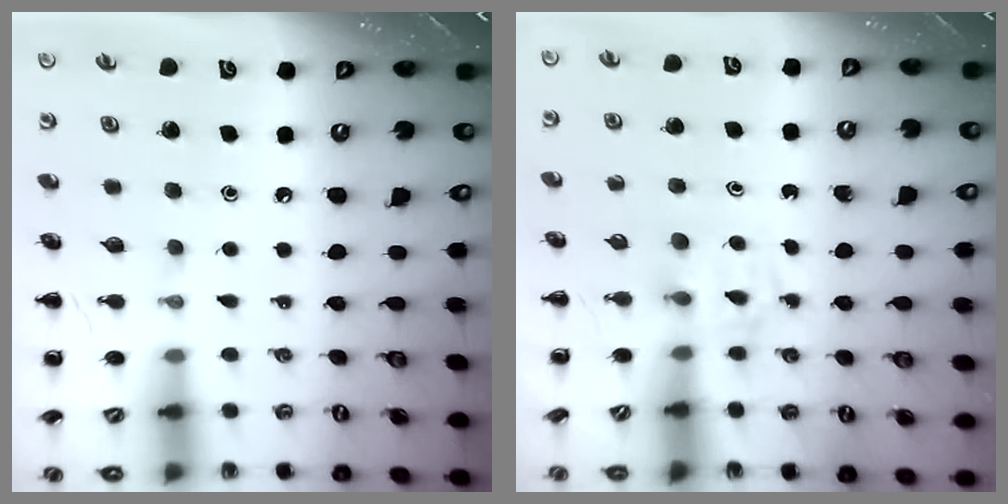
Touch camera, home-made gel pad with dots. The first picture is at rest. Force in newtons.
{"total": 3.2, "press": 2.9, "slide": 1.4}